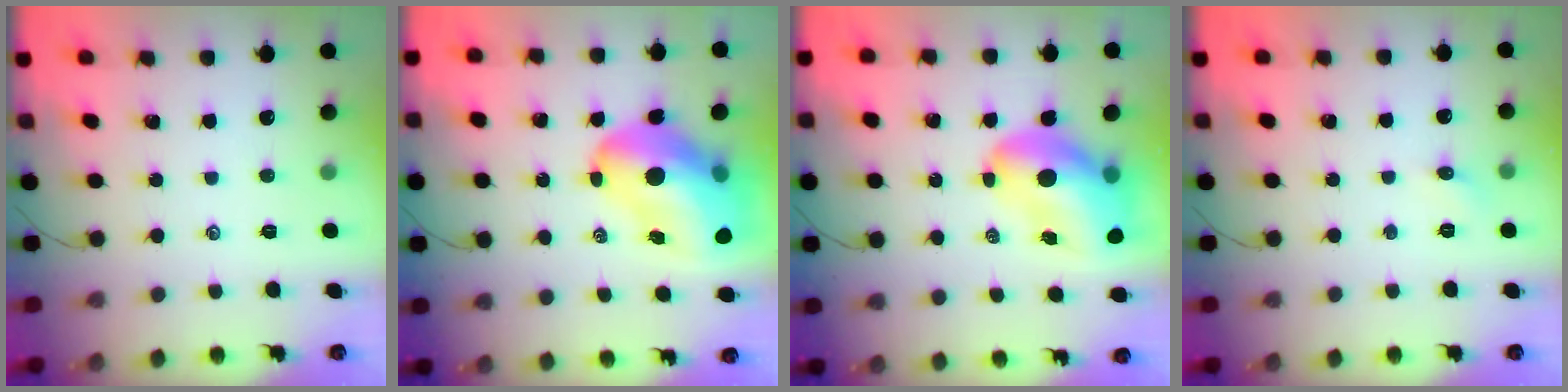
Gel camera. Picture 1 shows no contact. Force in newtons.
{"total": 19.5, "press": 18.6, "slide": 5.7}
{"total": 15.0, "press": 14.2, "slide": 4.8}
{"total": 3.8, "press": 3.6, "slide": 1.3}